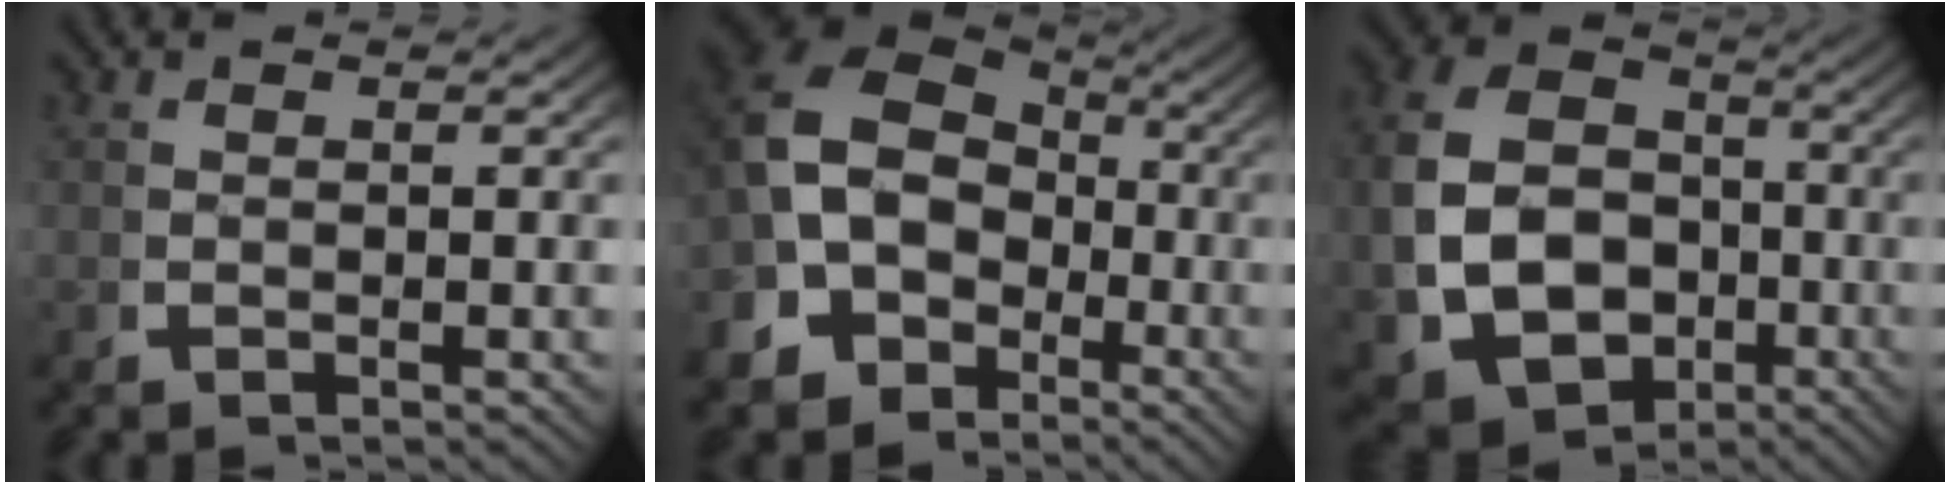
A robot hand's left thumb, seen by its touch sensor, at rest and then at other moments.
{"total": 12.4, "force": [-0.4, 10.0, 7.4], "torque": [-0.171, -0.039, -0.001]}
{"total": 15.2, "force": [-3.0, 12.6, 8.0], "torque": [-0.186, -0.063, -0.032]}